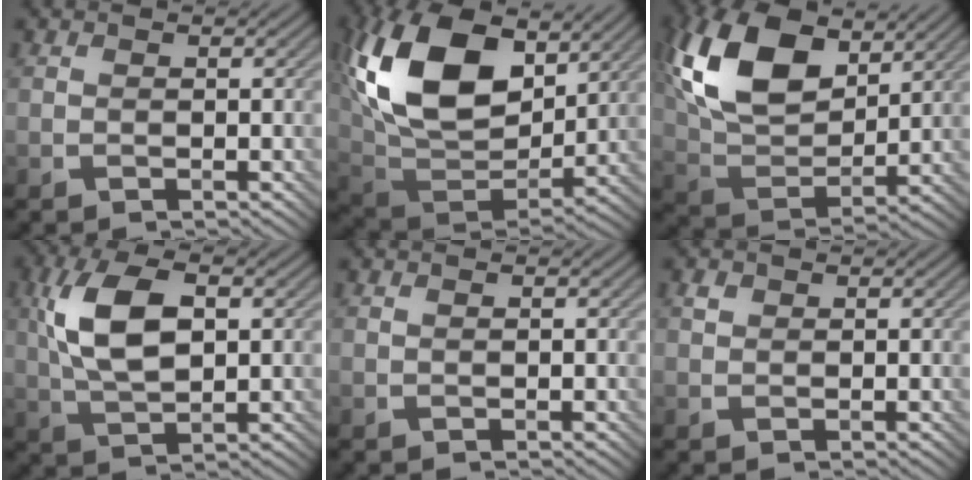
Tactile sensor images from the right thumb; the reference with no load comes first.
{"total": 18.3, "force": [7.3, 10.6, 13.0], "torque": [-0.287, 0.026, 0.125]}
{"total": 15.2, "force": [6.9, 8.2, 10.7], "torque": [-0.242, 0.016, 0.124]}
{"total": 9.8, "force": [2.2, 4.7, 8.3], "torque": [-0.182, 0.011, 0.036]}
{"total": 0.0}
{"total": 0.9, "force": [0.5, 0.7, 0.4], "torque": [-0.007, 0.001, 0.009]}